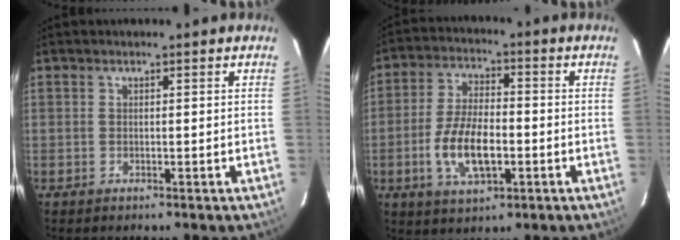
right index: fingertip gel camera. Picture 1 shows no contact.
{"total": 11.0, "force": [-3.1, 4.9, 9.4], "torque": [-0.190, -0.002, -0.052]}